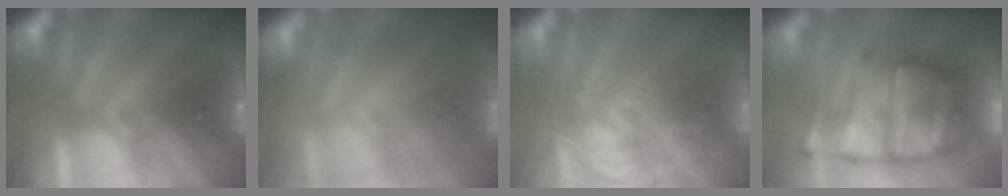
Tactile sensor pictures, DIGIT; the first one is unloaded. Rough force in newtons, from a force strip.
{"total": 9.5}
{"total": 3.6}
{"total": 8.6}